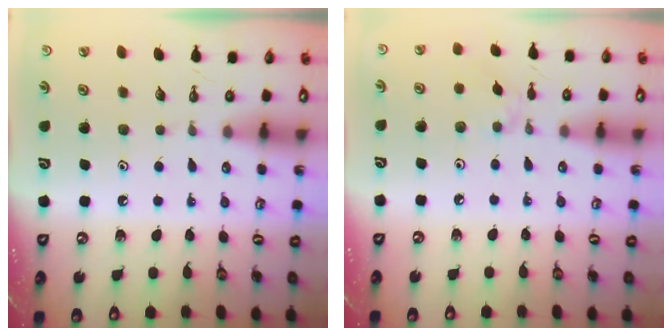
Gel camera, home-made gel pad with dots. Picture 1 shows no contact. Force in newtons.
{"total": 1.3, "press": 1.3, "slide": 0.4}